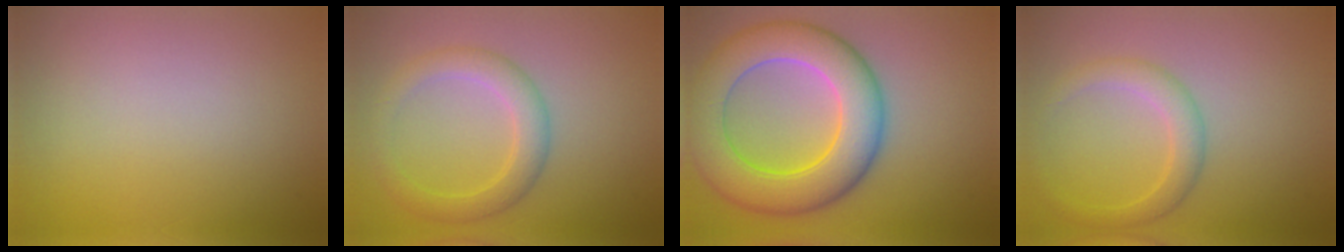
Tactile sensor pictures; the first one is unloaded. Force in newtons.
{"total": 3.4, "press": 3.4, "slide": 0.1}
{"total": 9.9, "press": 9.9, "slide": 0.4}
{"total": 2.6, "press": 2.6, "slide": 0.1}